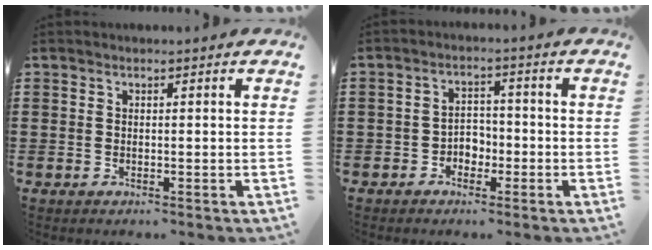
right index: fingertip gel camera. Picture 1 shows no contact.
{"total": 1.9, "force": [-1.6, 0.7, 0.6], "torque": [-0.018, 0.002, -0.035]}